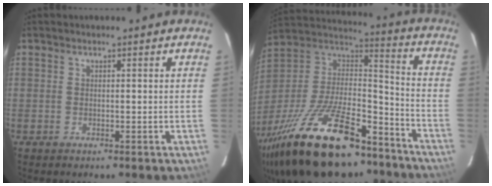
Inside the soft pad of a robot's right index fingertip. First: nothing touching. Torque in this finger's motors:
{"motor_torque": [1.33, -0.81, 1.05, 0.21]}